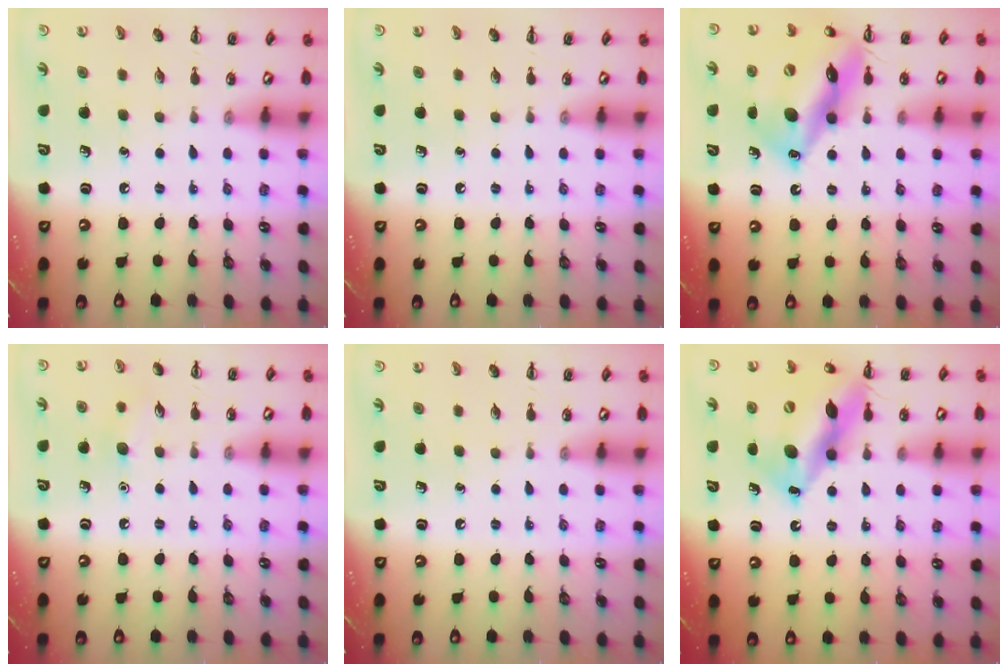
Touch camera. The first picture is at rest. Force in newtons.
{"total": 0.0}
{"total": 18.7, "press": 18.5, "slide": 2.3}
{"total": 6.3, "press": 6.1, "slide": 1.7}
{"total": 0.0}
{"total": 17.6, "press": 17.3, "slide": 3.1}